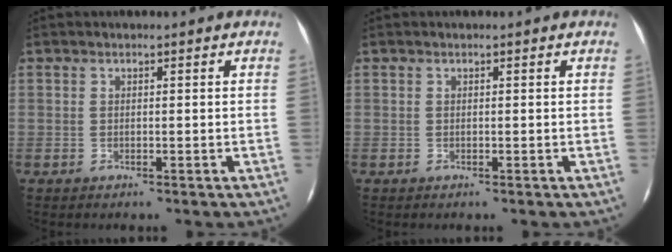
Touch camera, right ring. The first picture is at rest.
{"total": 0.0}